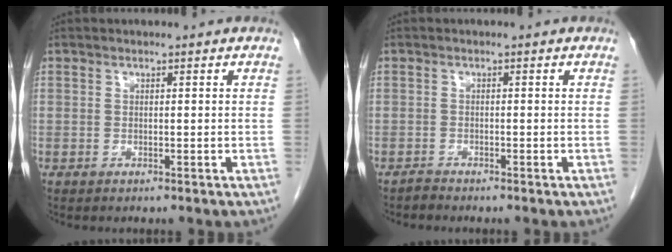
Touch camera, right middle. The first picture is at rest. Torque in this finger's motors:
{"motor_torque": [0.10, -0.01, -0.02, 0.00]}